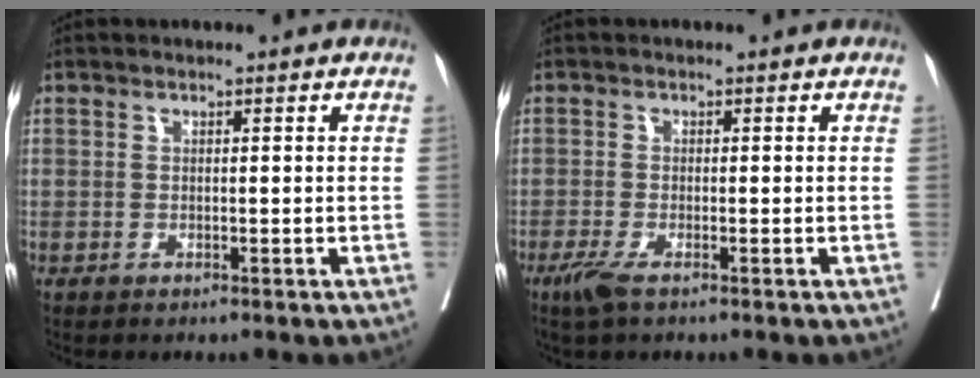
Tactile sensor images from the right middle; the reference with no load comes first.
{"total": 2.6, "force": [-1.6, 0.4, 2.0], "torque": [-0.042, -0.007, -0.036]}